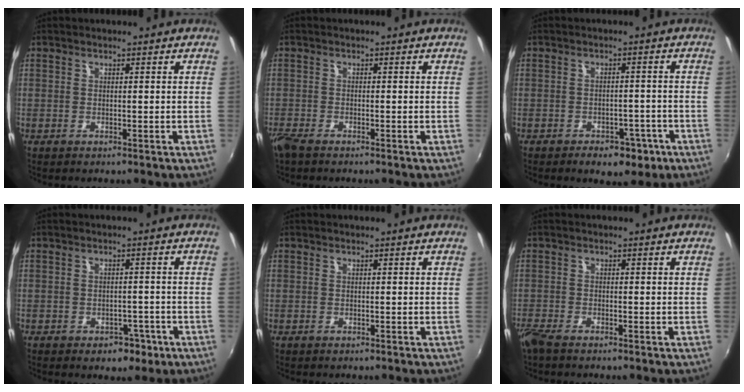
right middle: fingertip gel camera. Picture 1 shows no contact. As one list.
[{"total": 2.9, "force": [-2.4, 0.5, 1.6], "torque": [-0.039, -0.014, -0.050]}, {"total": 6.8, "force": [-4.4, 4.1, 3.3], "torque": [-0.065, 0.000, -0.044]}, {"total": 4.4, "force": [-2.5, 3.0, 2.0], "torque": [-0.043, -0.001, -0.023]}, {"total": 0.0}, {"total": 3.3, "force": [-2.8, 0.5, 1.7], "torque": [-0.045, -0.015, -0.057]}]